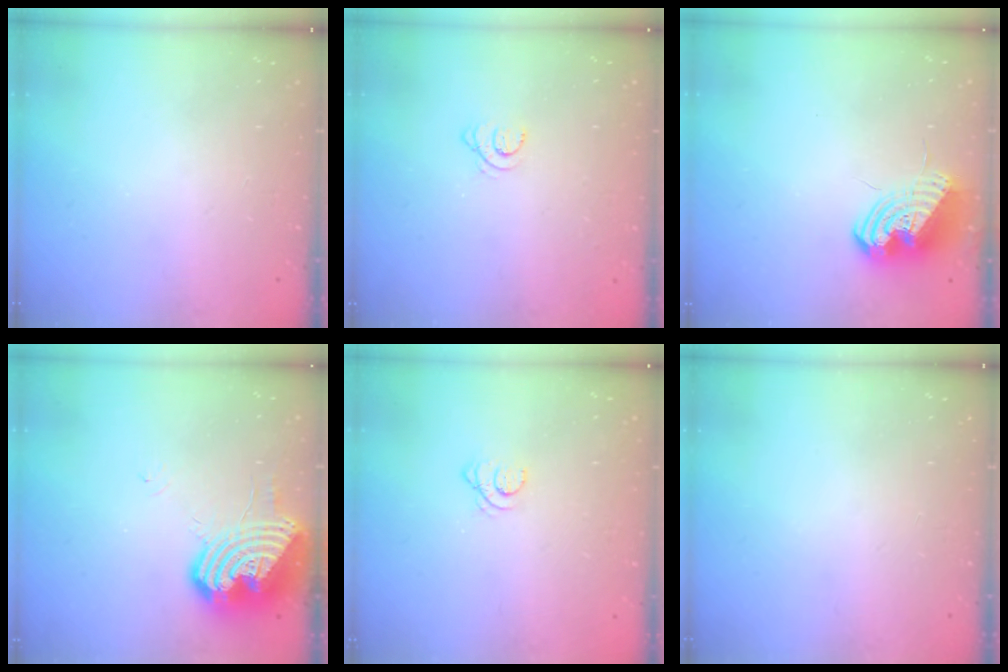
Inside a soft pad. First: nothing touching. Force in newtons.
{"total": 3.4, "press": 3.4, "slide": 0.5}
{"total": 10.7, "press": 10.6, "slide": 1.5}
{"total": 14.8, "press": 14.7, "slide": 2.1}
{"total": 2.0, "press": 2.0, "slide": 0.2}
{"total": 0.0}